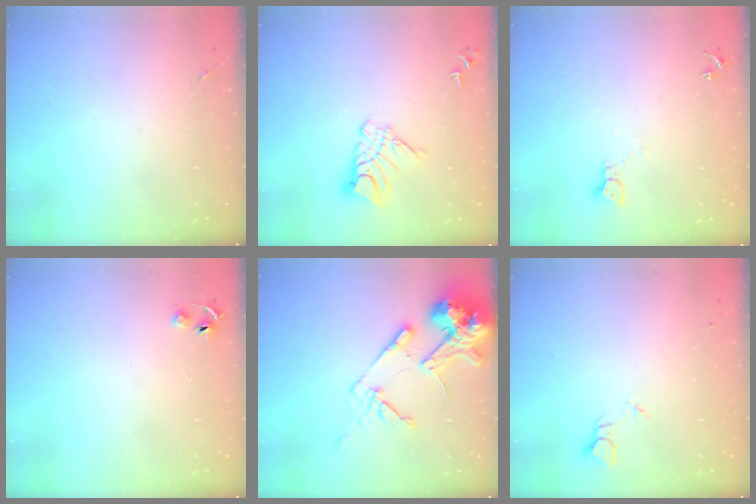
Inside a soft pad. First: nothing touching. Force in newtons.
{"total": 10.5, "press": 10.4, "slide": 1.0}
{"total": 3.1, "press": 3.1, "slide": 0.1}
{"total": 4.0, "press": 3.9, "slide": 0.4}
{"total": 16.6, "press": 16.5, "slide": 2.3}
{"total": 1.9, "press": 1.9, "slide": 0.1}